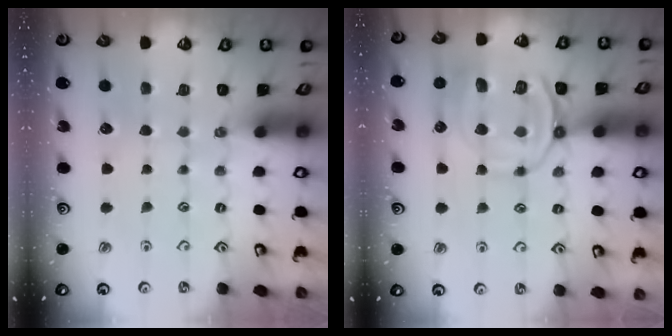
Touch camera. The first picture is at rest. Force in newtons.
{"total": 12.5, "press": 12.5, "slide": 1.2}